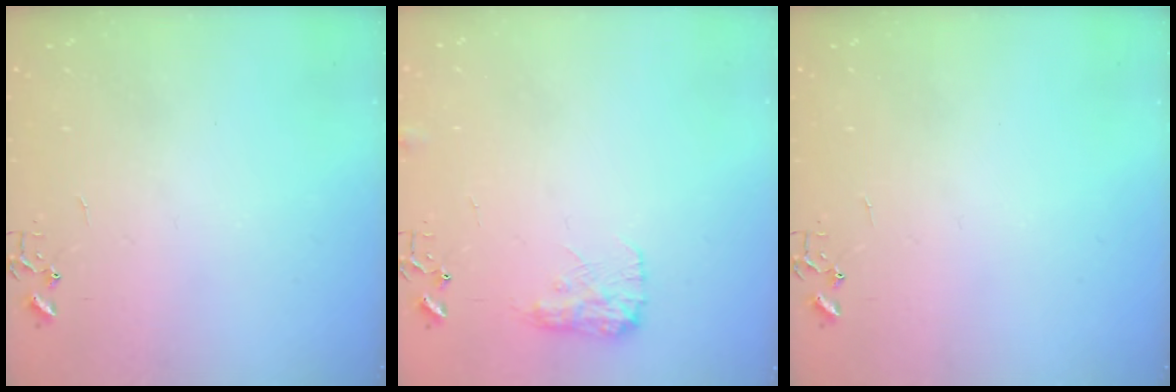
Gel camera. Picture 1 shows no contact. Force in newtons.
{"total": 9.5, "press": 9.5, "slide": 0.3}
{"total": 0.0}